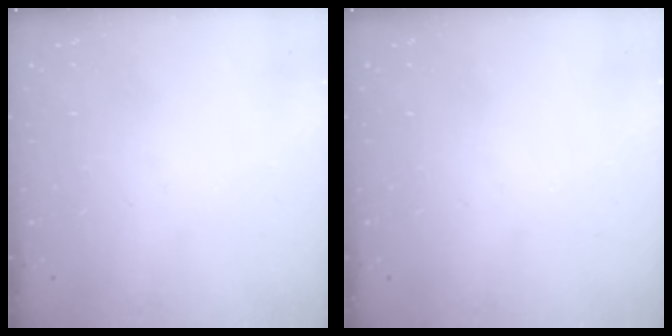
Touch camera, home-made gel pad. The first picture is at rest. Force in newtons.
{"total": 0.0}